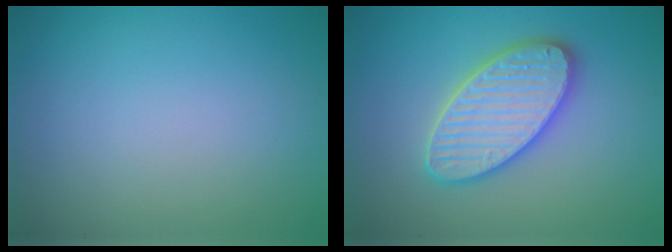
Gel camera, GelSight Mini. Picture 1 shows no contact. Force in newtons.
{"total": 5.6, "press": 5.5, "slide": 0.6}